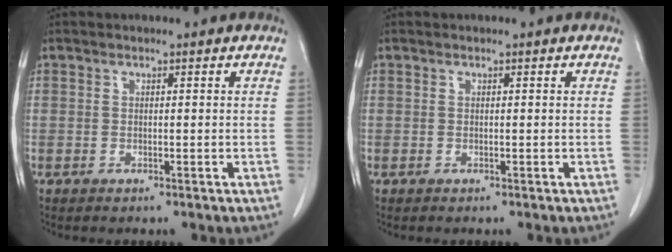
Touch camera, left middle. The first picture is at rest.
{"total": 0.0}